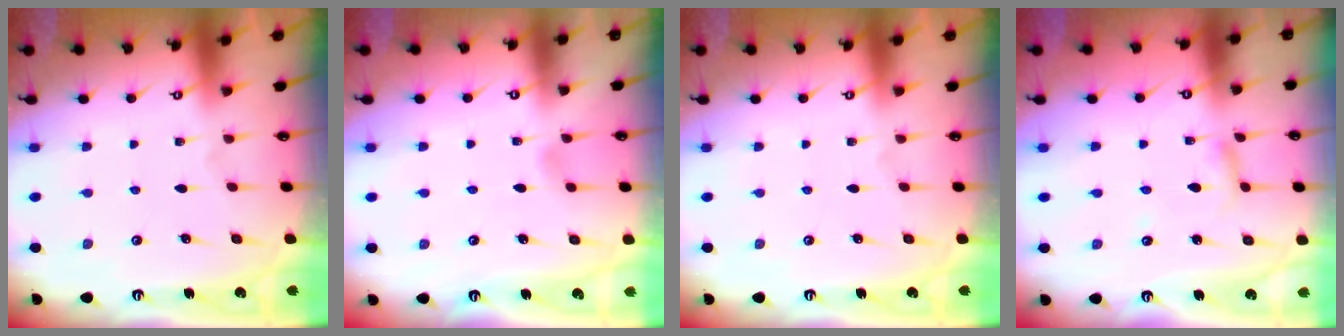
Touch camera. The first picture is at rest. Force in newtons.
{"total": 4.7, "press": 4.6, "slide": 0.4}
{"total": 0.0}
{"total": 2.7, "press": 2.7, "slide": 0.2}